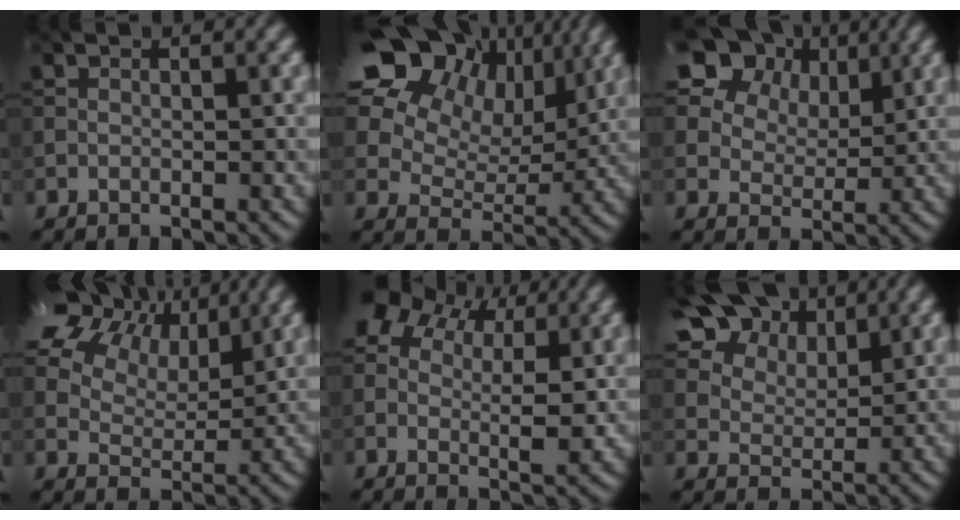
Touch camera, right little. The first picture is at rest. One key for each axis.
{"total": 18.7, "fx": 9.7, "fy": 12.6, "fz": 9.8, "tx": -0.229, "ty": 0.064, "tz": 0.176}
{"total": 15.4, "fx": 9.1, "fy": 10.4, "fz": 6.9, "tx": -0.181, "ty": 0.030, "tz": 0.185}
{"total": 15.0, "fx": 8.5, "fy": 9.5, "fz": 8.0, "tx": -0.173, "ty": 0.030, "tz": 0.162}
{"total": 7.1, "fx": 3.4, "fy": 4.3, "fz": 4.6, "tx": -0.084, "ty": 0.004, "tz": 0.056}
{"total": 11.0, "fx": 7.2, "fy": 6.1, "fz": 5.6, "tx": -0.132, "ty": 0.010, "tz": 0.127}